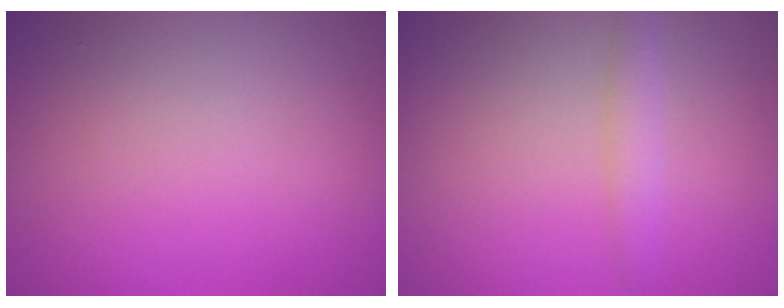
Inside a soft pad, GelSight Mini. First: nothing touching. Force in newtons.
{"total": 1.6, "press": 1.6, "slide": 0.1}